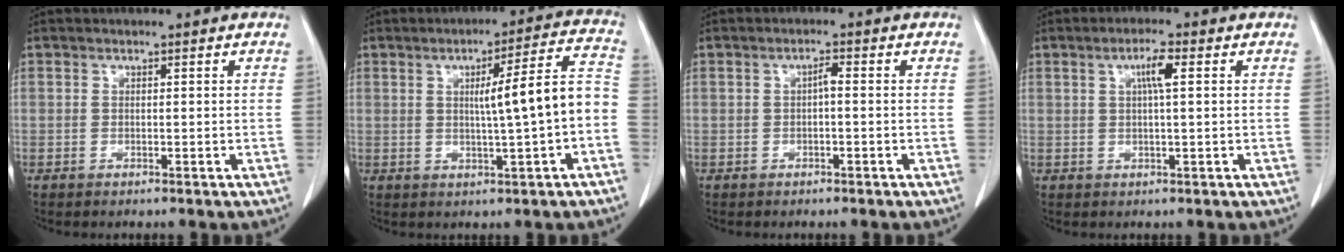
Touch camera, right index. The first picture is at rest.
{"total": 9.6, "force": [-0.7, 0.0, 9.6], "torque": [-0.130, 0.021, -0.011]}
{"total": 1.4, "force": [-0.1, 0.3, 1.3], "torque": [-0.023, 0.004, -0.003]}
{"total": 3.3, "force": [1.0, 0.3, 3.2], "torque": [-0.057, 0.004, 0.015]}